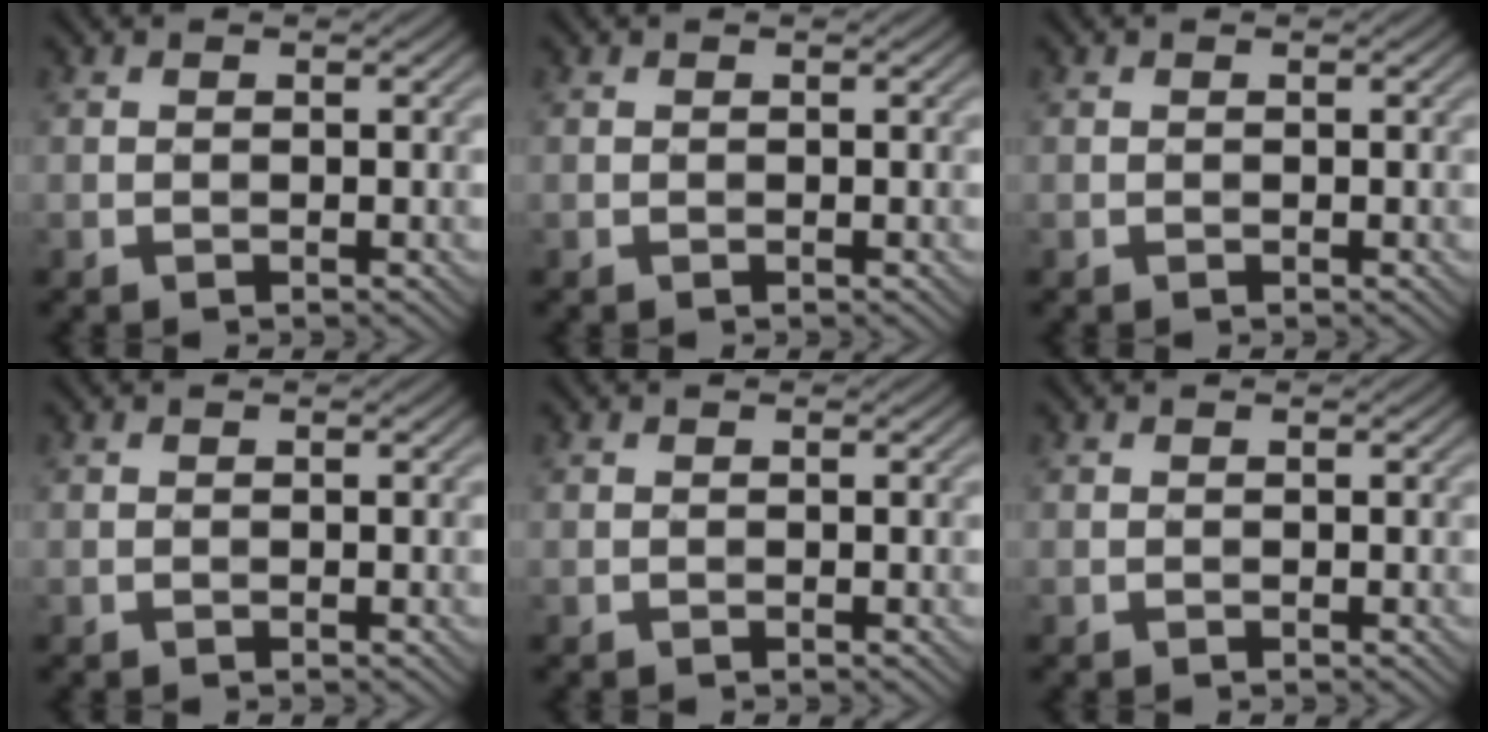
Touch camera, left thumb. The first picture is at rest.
{"total": 0.0}
{"total": 0.0}
{"total": 0.0}
{"total": 0.0}
{"total": 0.0}